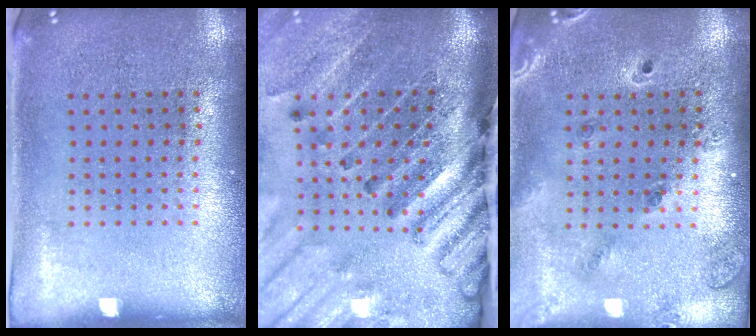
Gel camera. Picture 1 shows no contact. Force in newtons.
{"total": 4.5, "press": 3.3, "slide": 3.0}
{"total": 1.3, "press": 1.3, "slide": 0.5}